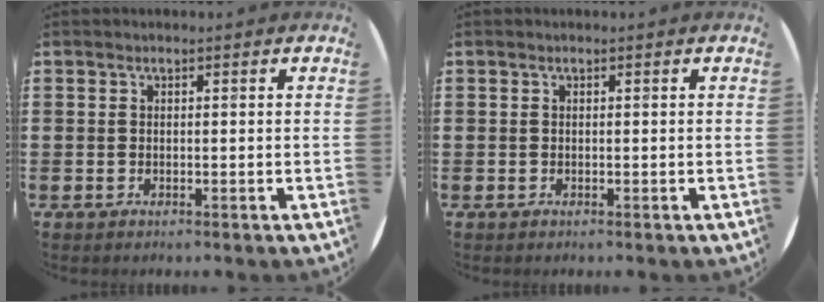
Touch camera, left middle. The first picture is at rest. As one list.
[{"total": 0.0}]